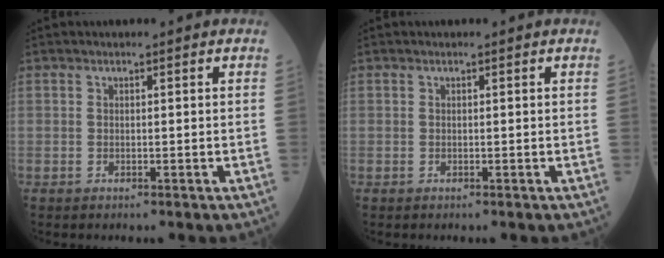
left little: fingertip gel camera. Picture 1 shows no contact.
{"total": 0.0}